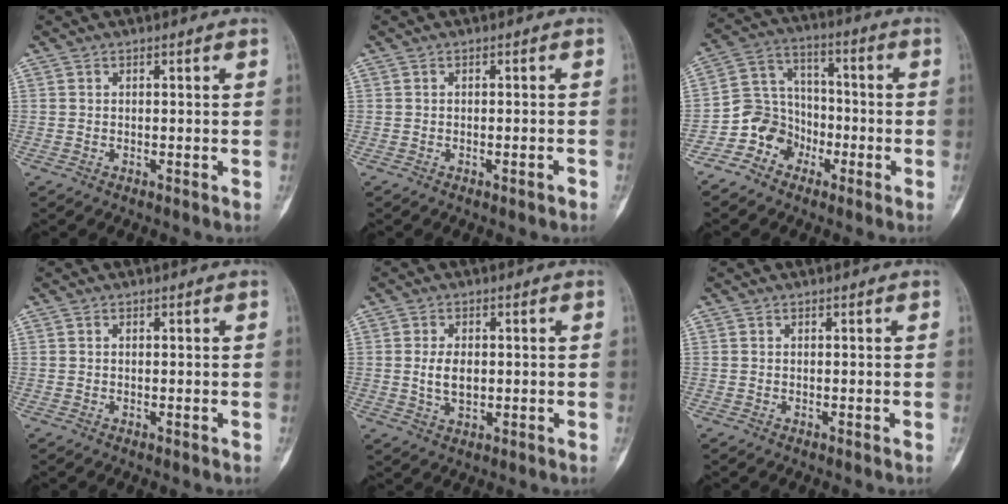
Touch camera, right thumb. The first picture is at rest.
{"total": 1.1, "force": [-0.7, 0.2, 0.8], "torque": [-0.013, 0.007, -0.008]}
{"total": 9.2, "force": [-4.8, 7.7, 1.8], "torque": [0.011, 0.067, -0.096]}
{"total": 0.0}
{"total": 4.7, "force": [0.1, 2.8, 3.7], "torque": [-0.064, -0.004, 0.007]}
{"total": 0.0}